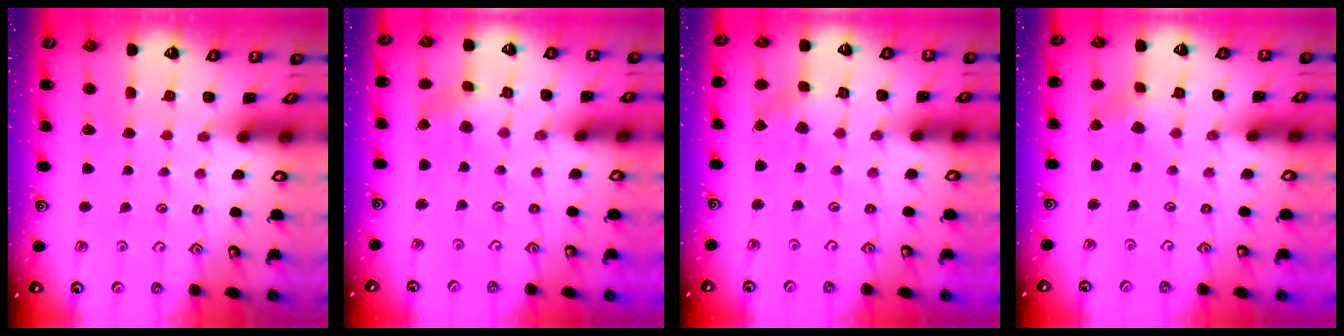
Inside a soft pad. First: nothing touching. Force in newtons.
{"total": 0.7, "press": 0.7, "slide": 0.2}
{"total": 1.2, "press": 1.2, "slide": 0.1}
{"total": 1.5, "press": 1.4, "slide": 0.2}